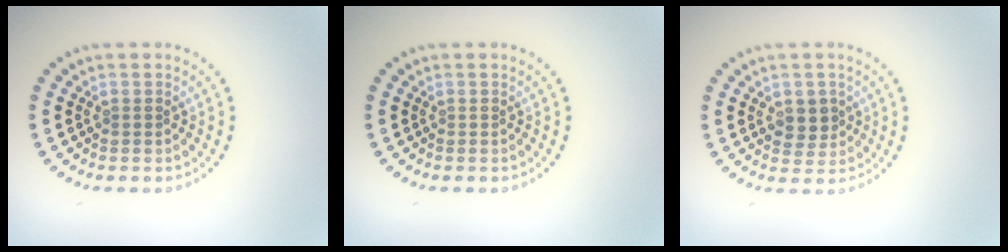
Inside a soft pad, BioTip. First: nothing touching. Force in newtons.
{"total": 0.0}
{"total": 2.6, "press": 2.5, "slide": 0.8}